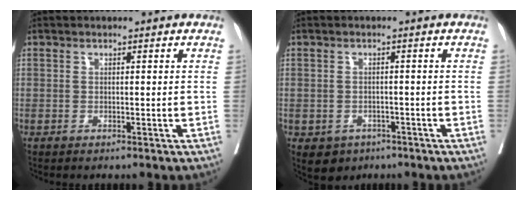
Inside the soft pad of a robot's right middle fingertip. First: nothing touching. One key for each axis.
{"total": 3.7, "fx": -2.0, "fy": 2.9, "fz": 0.9, "tx": -0.012, "ty": 0.004, "tz": -0.022}